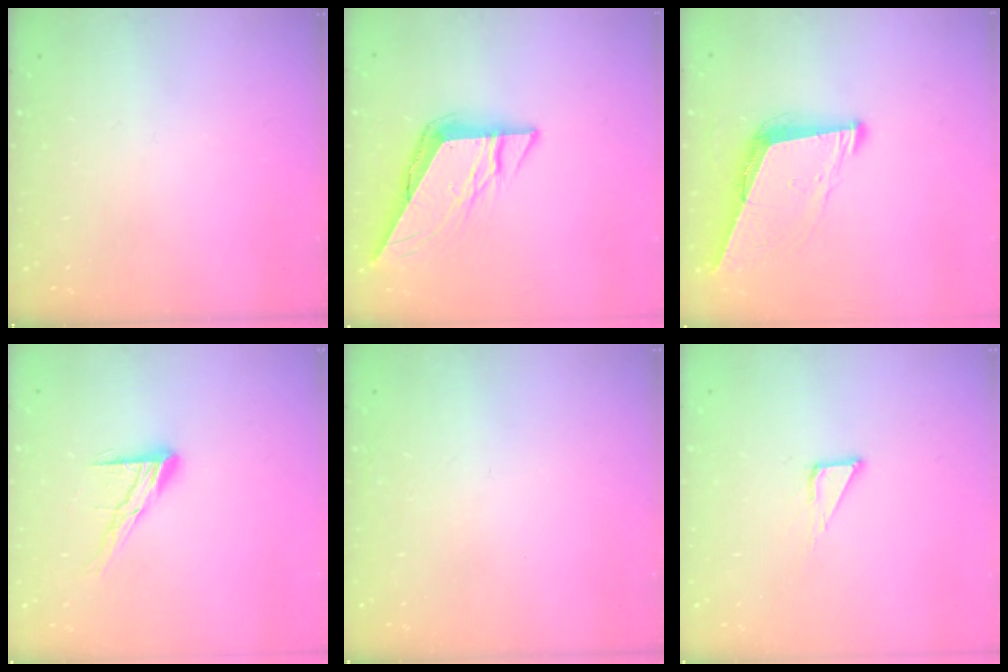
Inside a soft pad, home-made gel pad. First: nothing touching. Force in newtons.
{"total": 9.8, "press": 9.8, "slide": 0.6}
{"total": 8.9, "press": 8.2, "slide": 3.5}
{"total": 10.6, "press": 10.6, "slide": 0.8}
{"total": 1.6, "press": 1.6, "slide": 0.1}
{"total": 1.9, "press": 1.9, "slide": 0.1}